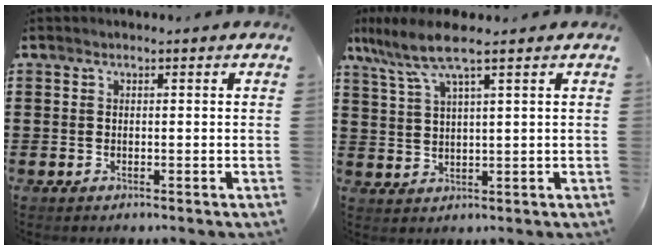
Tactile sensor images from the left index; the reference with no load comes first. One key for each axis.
{"total": 6.6, "fx": 4.3, "fy": 0.6, "fz": 5.0, "tx": -0.118, "ty": -0.009, "tz": 0.071}